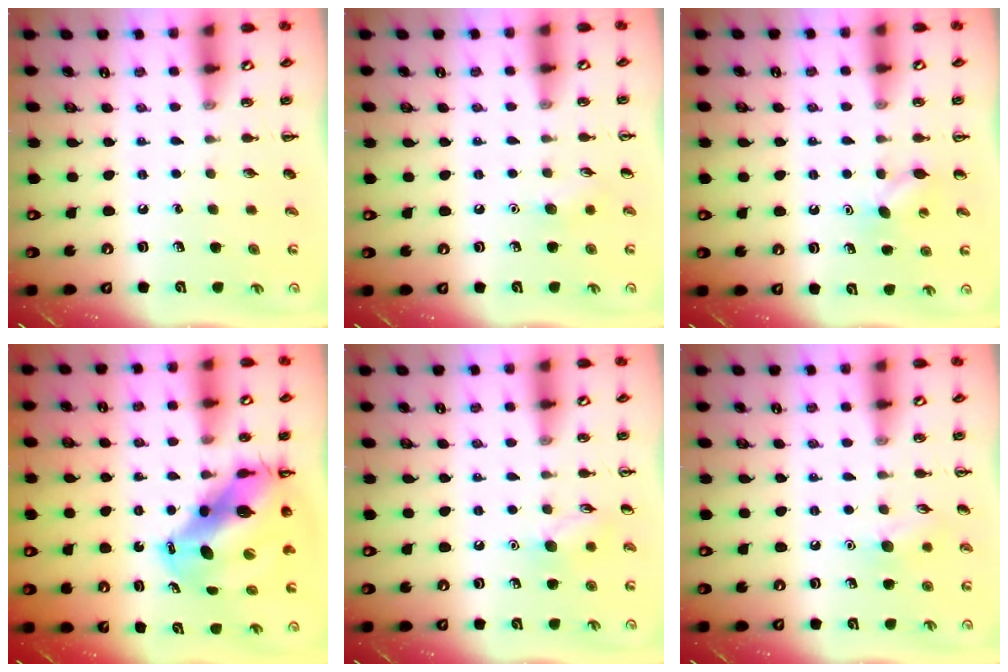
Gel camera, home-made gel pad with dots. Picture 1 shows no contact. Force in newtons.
{"total": 5.8, "press": 5.6, "slide": 1.7}
{"total": 5.5, "press": 5.3, "slide": 1.3}
{"total": 13.6, "press": 12.9, "slide": 4.1}
{"total": 7.5, "press": 7.4, "slide": 1.0}
{"total": 7.2, "press": 7.0, "slide": 1.7}